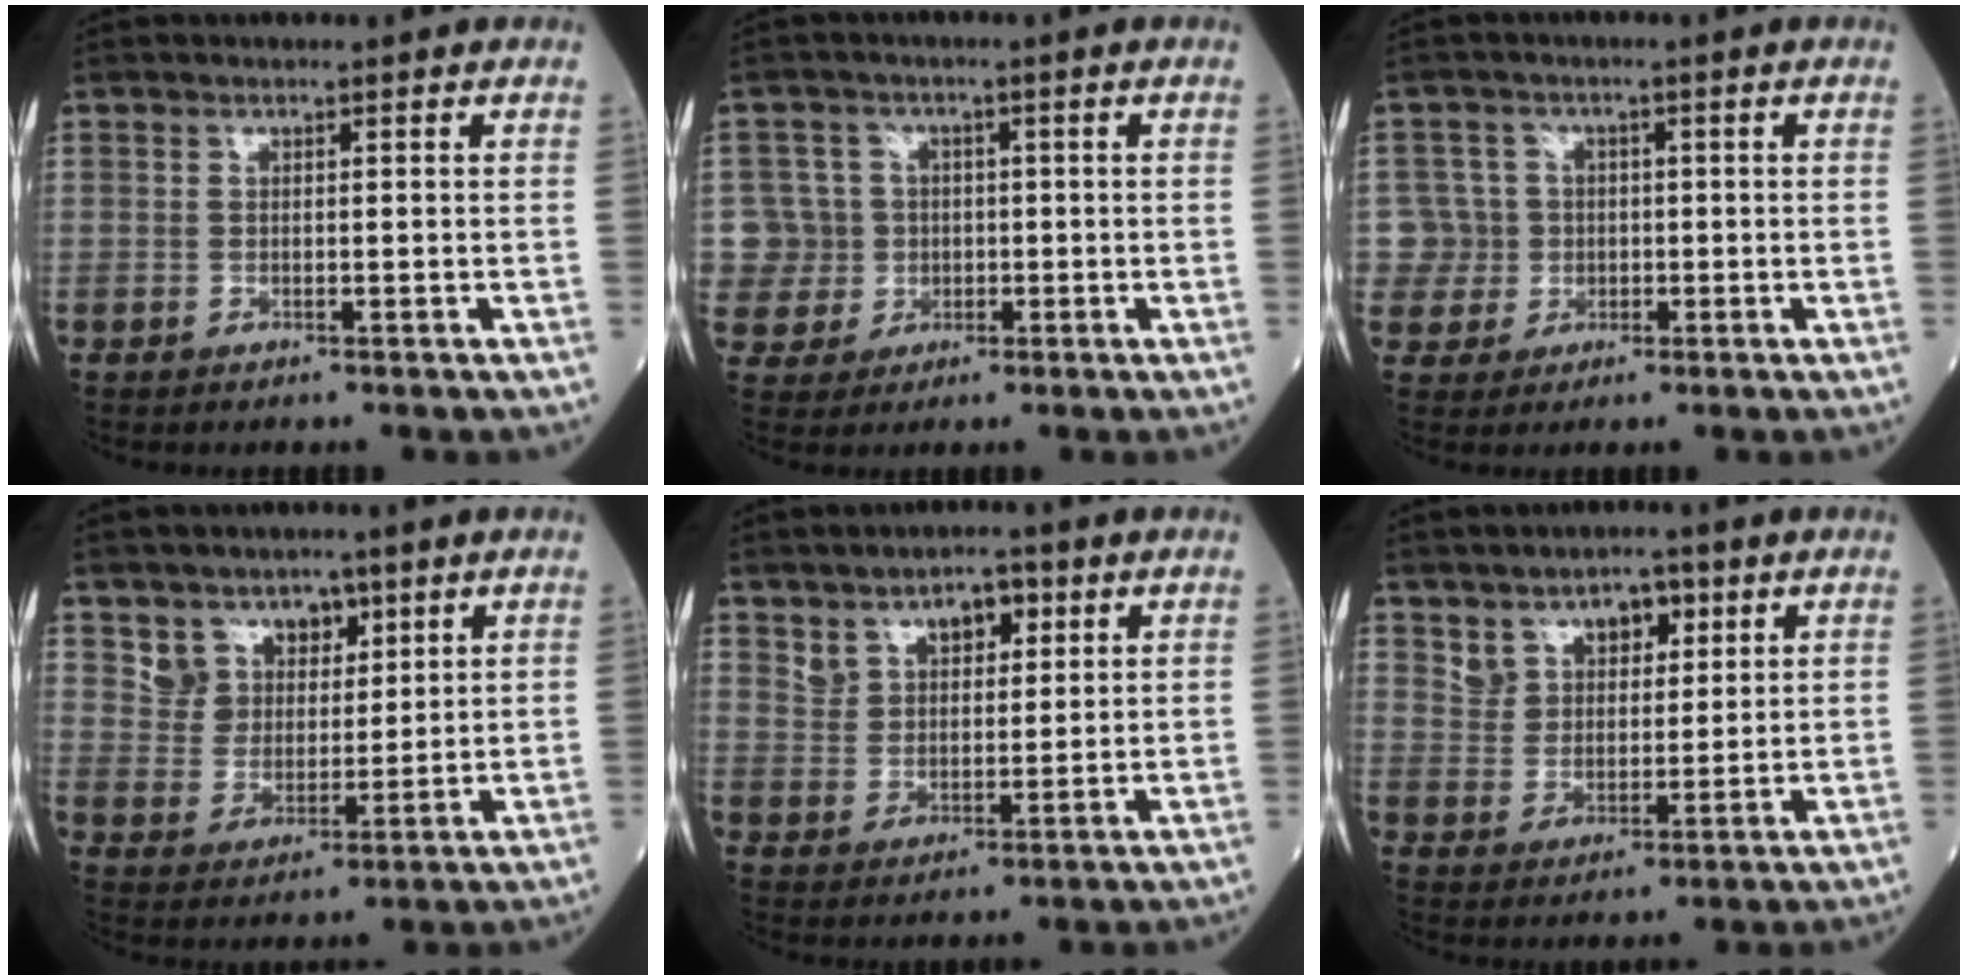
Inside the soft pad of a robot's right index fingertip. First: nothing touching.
{"total": 6.9, "force": [-0.1, 6.9, 0.0], "torque": [0.000, 0.017, 0.005]}
{"total": 5.3, "force": [-0.3, 5.2, -0.4], "torque": [0.018, 0.013, -0.002]}
{"total": 6.5, "force": [4.0, 4.9, 1.2], "torque": [-0.021, 0.012, 0.080]}
{"total": 6.4, "force": [3.9, 3.6, 3.5], "torque": [-0.057, 0.012, 0.073]}
{"total": 6.8, "force": [4.0, 4.5, 3.2], "torque": [-0.049, 0.016, 0.075]}